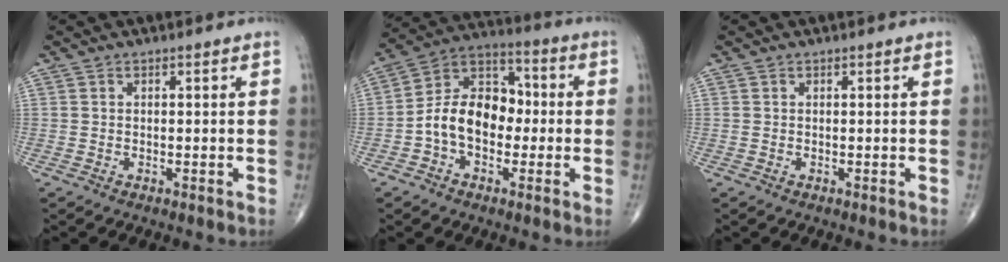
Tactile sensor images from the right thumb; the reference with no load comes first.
{"total": 12.8, "force": [-1.9, 8.9, 9.0], "torque": [-0.132, 0.044, -0.048]}
{"total": 0.0}